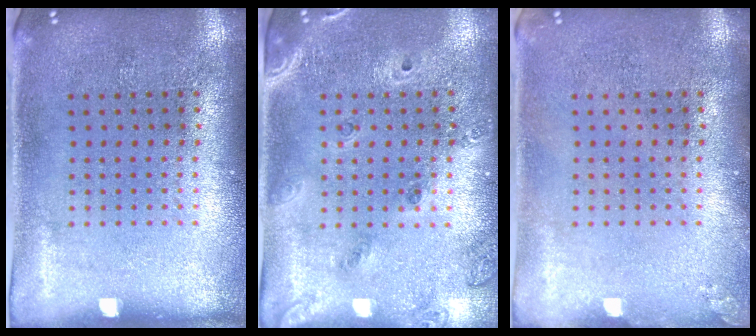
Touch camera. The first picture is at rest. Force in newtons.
{"total": 1.4, "press": 1.3, "slide": 0.6}
{"total": 0.8, "press": 0.8, "slide": 0.1}